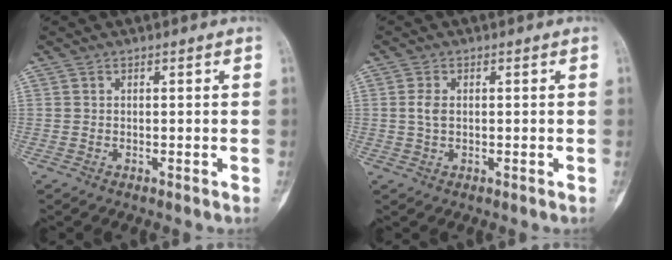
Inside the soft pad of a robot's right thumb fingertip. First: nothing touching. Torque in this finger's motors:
{"motor_torque": [0.22, 0.02, 0.15, -0.43, 0.09]}